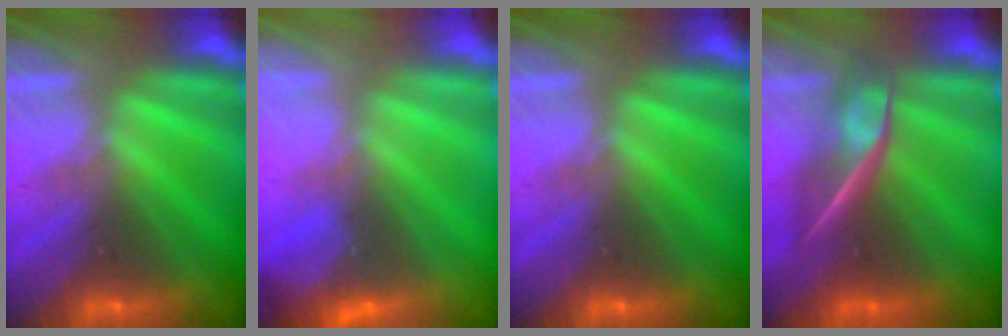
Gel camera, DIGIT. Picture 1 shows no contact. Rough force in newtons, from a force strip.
{"total": 2.8}
{"total": 0.0}
{"total": 2.4}